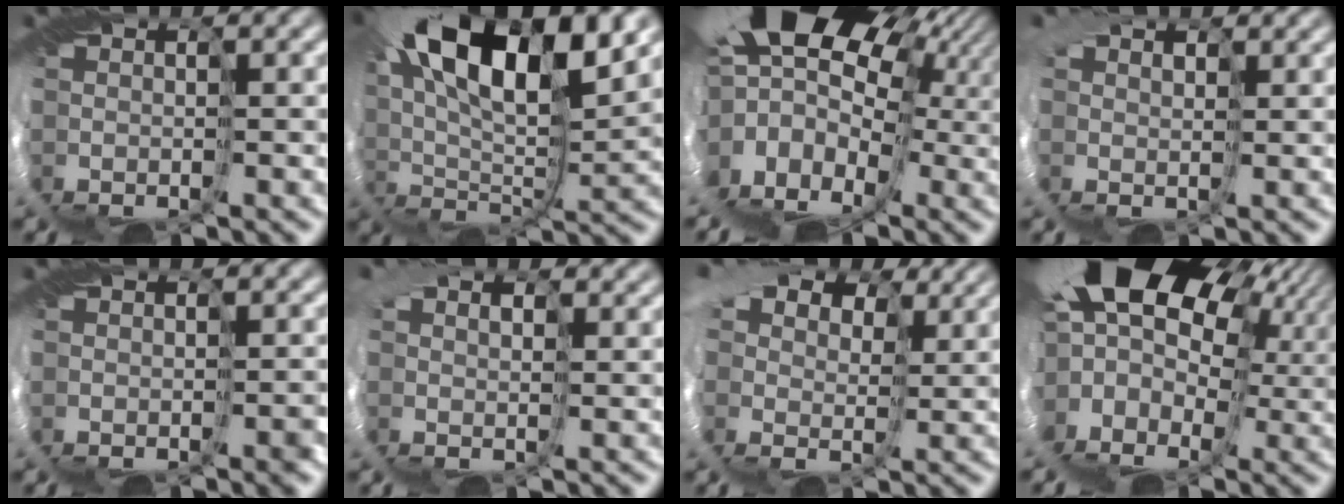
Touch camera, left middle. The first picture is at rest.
{"total": 14.4, "force": [7.0, 5.0, 11.6], "torque": [-0.220, 0.045, 0.097]}
{"total": 13.4, "force": [4.1, 8.4, 9.6], "torque": [-0.180, 0.014, 0.069]}
{"total": 3.1, "force": [2.7, 1.5, 0.4], "torque": [-0.024, 0.011, 0.035]}
{"total": 1.9, "force": [-1.0, 0.8, 1.4], "torque": [-0.017, 0.001, -0.012]}
{"total": 4.1, "force": [3.2, 2.2, 1.3], "torque": [-0.049, 0.017, 0.043]}
{"total": 11.1, "force": [6.7, 6.8, 5.5], "torque": [-0.140, 0.035, 0.104]}
{"total": 15.2, "force": [5.5, 9.7, 10.3], "torque": [-0.207, 0.014, 0.097]}